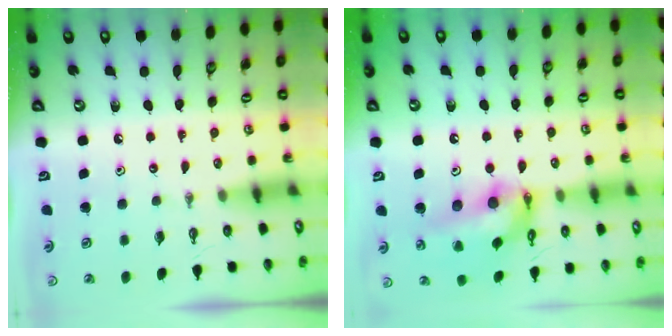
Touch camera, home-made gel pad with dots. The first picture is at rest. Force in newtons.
{"total": 17.0, "press": 16.9, "slide": 2.0}